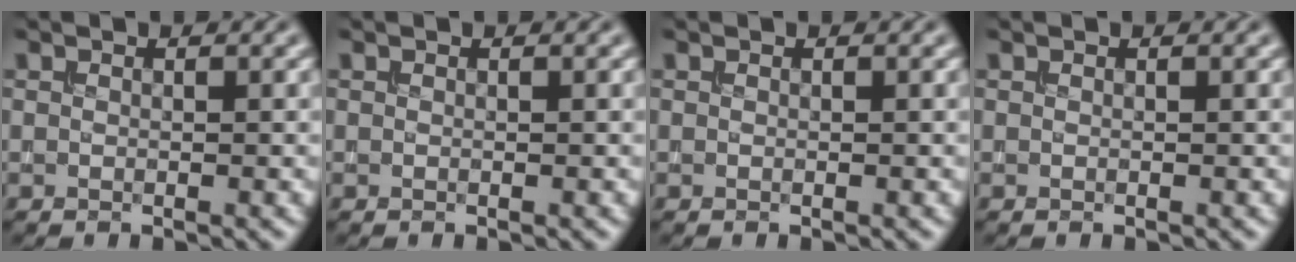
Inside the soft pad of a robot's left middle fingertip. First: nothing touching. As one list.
[{"total": 0.0}, {"total": 0.0}, {"total": 0.0}]